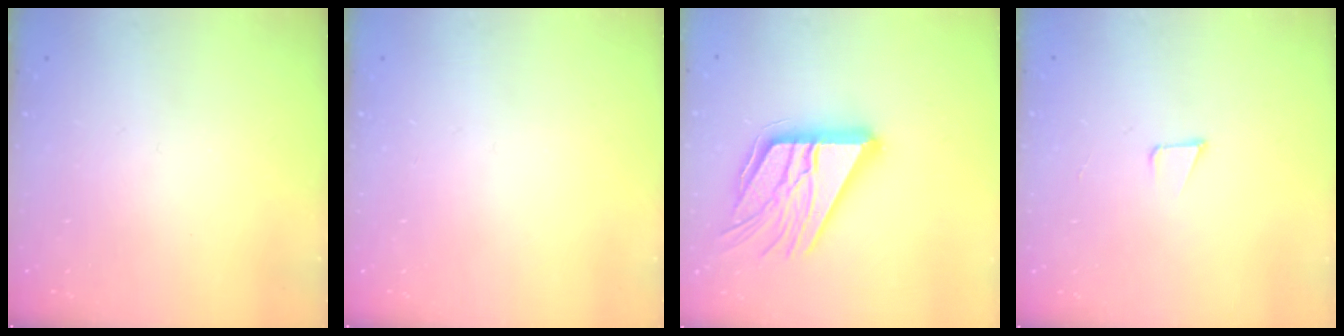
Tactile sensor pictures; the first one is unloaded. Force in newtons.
{"total": 0.0}
{"total": 21.6, "press": 21.5, "slide": 2.3}
{"total": 3.4, "press": 2.2, "slide": 2.6}